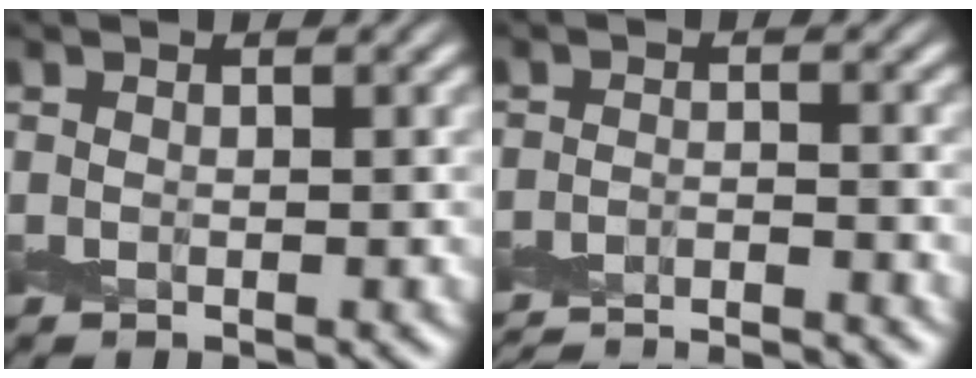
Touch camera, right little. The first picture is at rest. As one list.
[{"total": 8.4, "force": [-8.3, 0.9, 1.4], "torque": [-0.013, -0.011, -0.125]}]